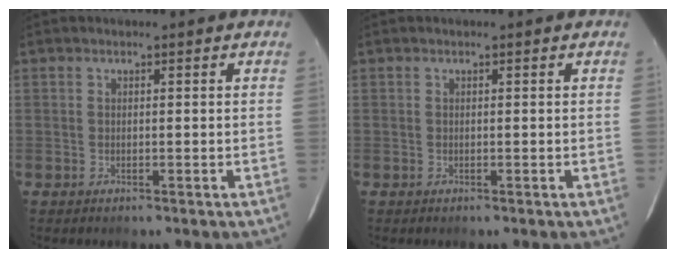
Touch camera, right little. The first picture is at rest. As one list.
[{"total": 0.0}]